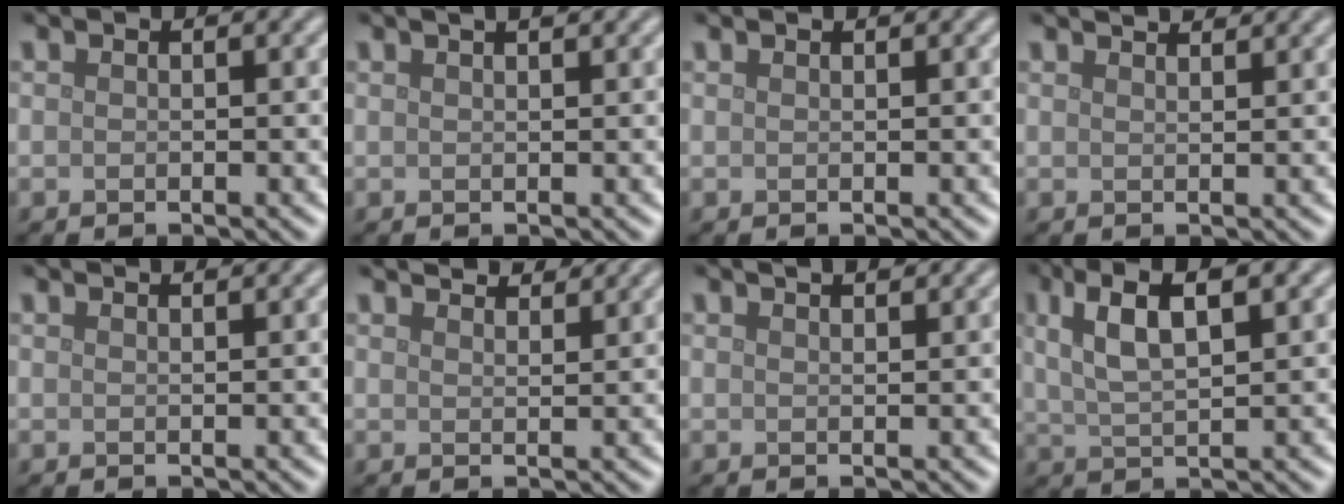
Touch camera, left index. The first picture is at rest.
{"total": 2.9, "force": [1.9, 1.2, 1.8], "torque": [-0.004, 0.012, -0.003]}
{"total": 0.6, "force": [0.6, 0.0, 0.0], "torque": [-0.001, -0.002, 0.008]}
{"total": 3.0, "force": [2.7, 0.6, 1.1], "torque": [-0.001, 0.007, 0.017]}
{"total": 2.6, "force": [2.1, 0.9, 1.2], "torque": [0.000, 0.009, -0.001]}
{"total": 4.2, "force": [3.9, 0.7, 1.3], "torque": [-0.015, 0.002, 0.046]}
{"total": 2.7, "force": [2.1, 0.8, 1.4], "torque": [-0.002, 0.010, 0.007]}
{"total": 5.9, "force": [2.6, 1.9, 4.9], "torque": [-0.089, 0.007, 0.046]}